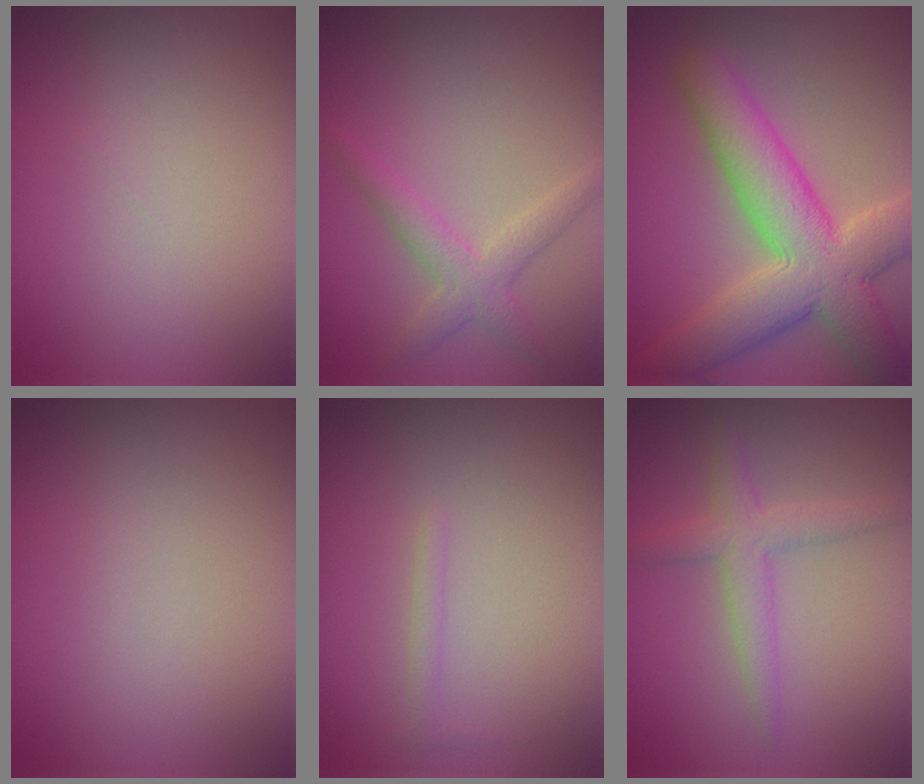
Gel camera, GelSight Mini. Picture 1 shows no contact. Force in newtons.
{"total": 2.6, "press": 2.6, "slide": 0.0}
{"total": 8.8, "press": 8.8, "slide": 0.6}
{"total": 0.0}
{"total": 0.7, "press": 0.7, "slide": 0.0}
{"total": 2.7, "press": 2.7, "slide": 0.1}